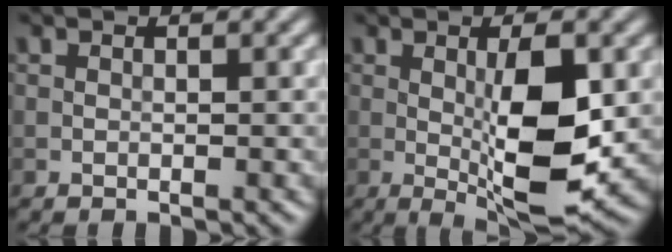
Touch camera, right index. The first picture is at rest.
{"total": 7.4, "force": [-0.1, 2.0, 7.2], "torque": [-0.116, -0.009, 0.002]}